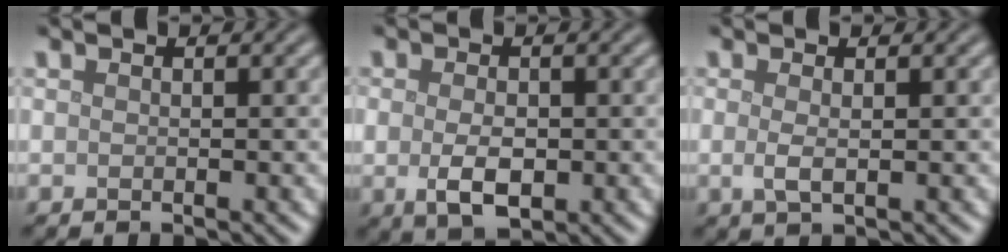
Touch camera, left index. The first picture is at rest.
{"total": 3.6, "force": [-0.6, 2.1, 2.9], "torque": [-0.058, -0.006, -0.007]}
{"total": 1.5, "force": [0.0, 0.4, 1.5], "torque": [-0.030, -0.001, 0.000]}